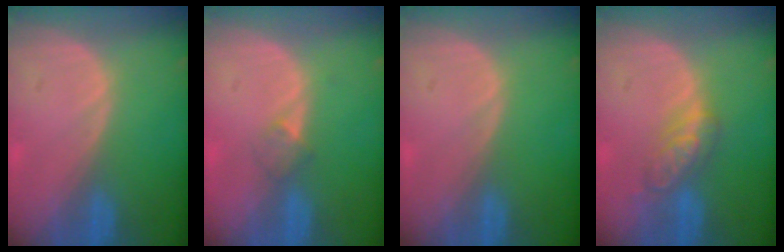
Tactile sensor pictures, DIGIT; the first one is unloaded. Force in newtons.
{"total": 2.1, "press": 1.8, "slide": 1.0}
{"total": 0.0}
{"total": 4.9, "press": 4.9, "slide": 0.5}